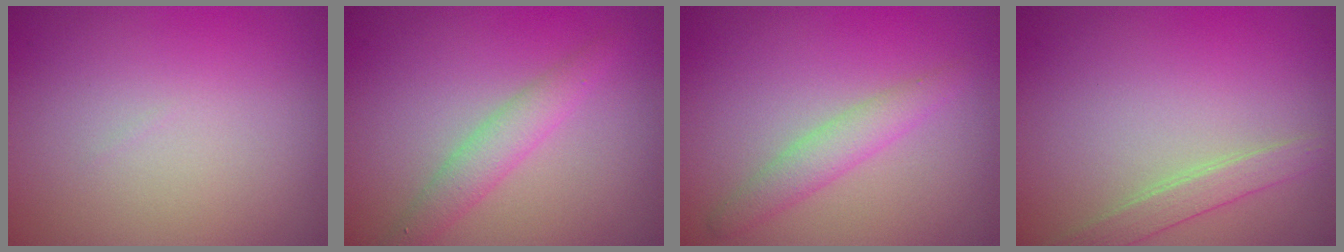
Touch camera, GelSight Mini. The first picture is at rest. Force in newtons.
{"total": 2.4, "press": 2.4, "slide": 0.1}
{"total": 2.3, "press": 2.3, "slide": 0.0}
{"total": 1.9, "press": 1.9, "slide": 0.1}